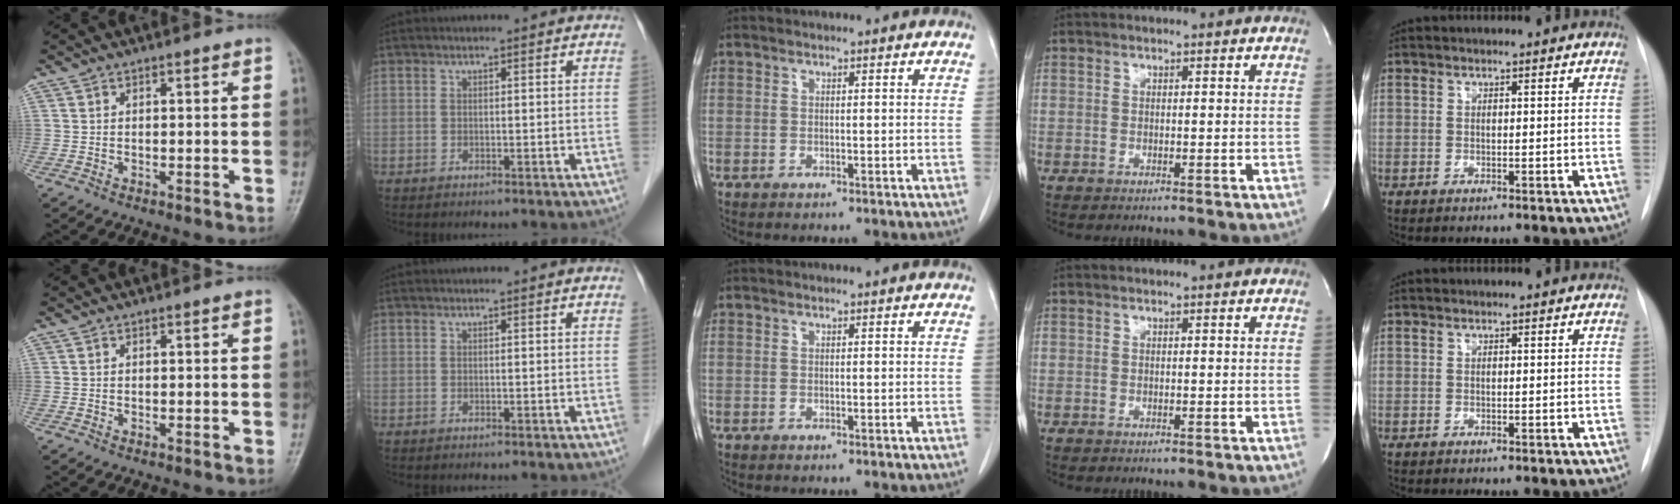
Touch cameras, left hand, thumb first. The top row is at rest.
{}